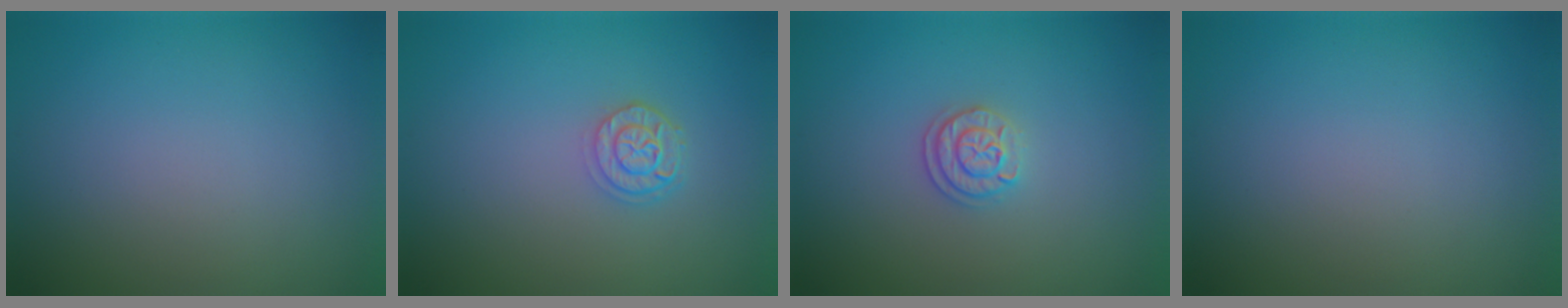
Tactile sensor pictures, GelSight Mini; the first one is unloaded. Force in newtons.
{"total": 2.4, "press": 2.0, "slide": 1.3}
{"total": 2.0, "press": 1.9, "slide": 0.8}
{"total": 0.0}